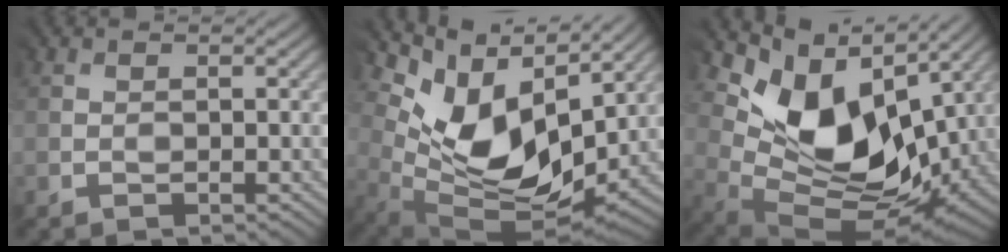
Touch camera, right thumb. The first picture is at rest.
{"total": 11.1, "force": [4.3, 7.0, 7.4], "torque": [-0.146, -0.002, 0.087]}
{"total": 11.7, "force": [4.2, 7.6, 7.7], "torque": [-0.141, -0.006, 0.089]}